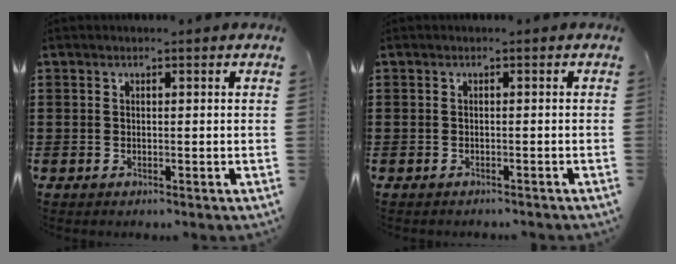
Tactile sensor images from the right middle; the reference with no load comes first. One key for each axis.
{"total": 0.7, "fx": -0.6, "fy": 0.2, "fz": -0.1, "tx": 0.000, "ty": 0.002, "tz": -0.015}